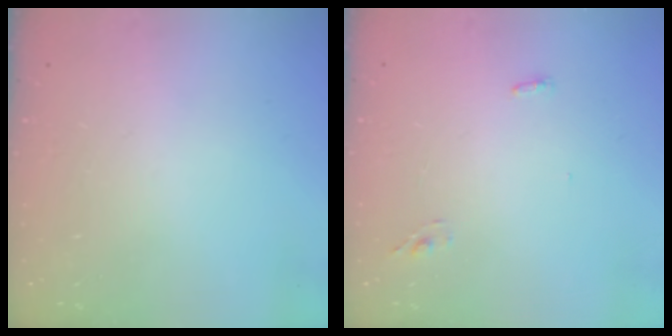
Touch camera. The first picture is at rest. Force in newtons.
{"total": 3.2, "press": 2.9, "slide": 1.5}